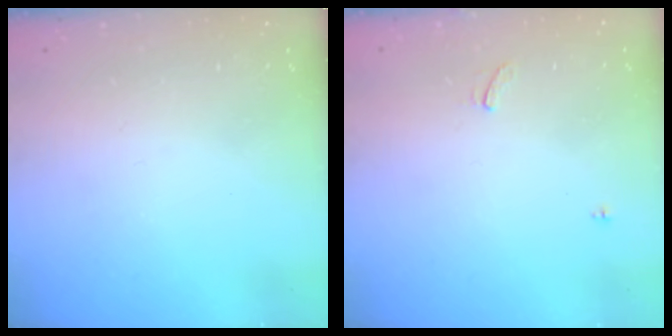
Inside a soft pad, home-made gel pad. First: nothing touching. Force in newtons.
{"total": 1.5, "press": 1.2, "slide": 1.0}